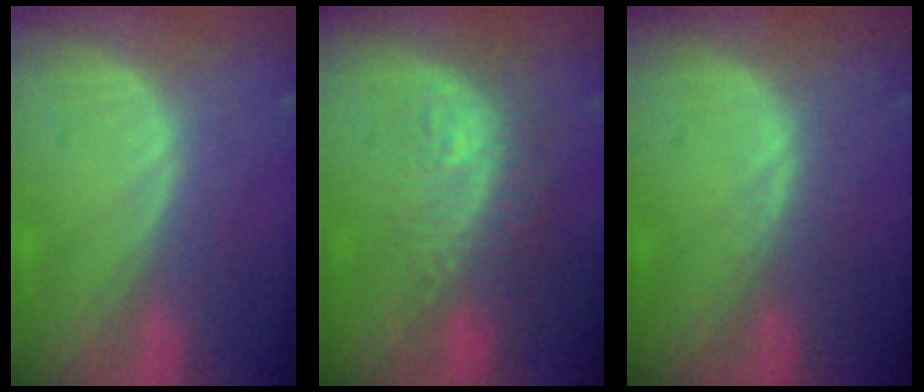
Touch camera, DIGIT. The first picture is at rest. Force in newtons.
{"total": 9.7, "press": 8.1, "slide": 5.3}
{"total": 0.8, "press": 0.8, "slide": 0.3}